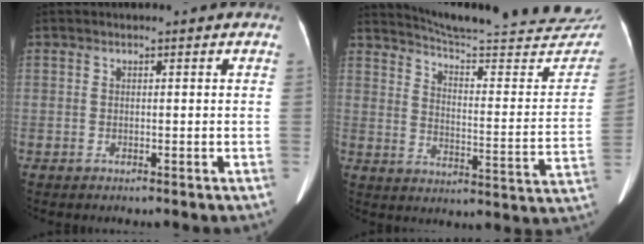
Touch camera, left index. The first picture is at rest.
{"total": 27.2, "force": [25.6, 1.8, 9.1], "torque": [-0.129, -0.110, 0.314]}